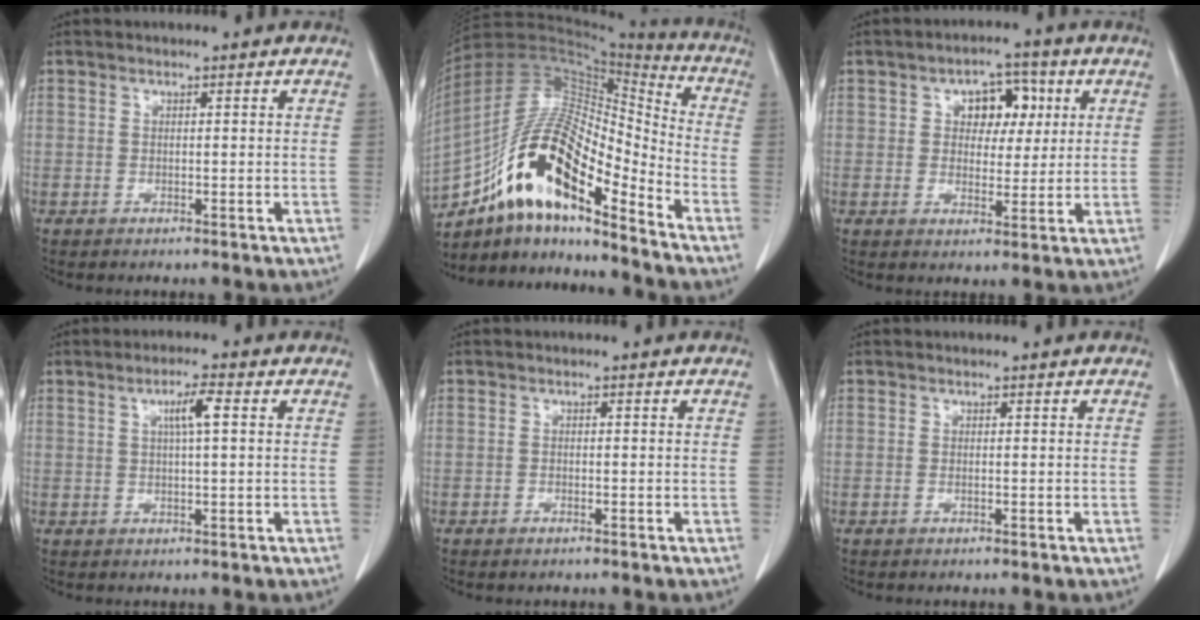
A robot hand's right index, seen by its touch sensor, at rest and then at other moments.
{"total": 18.8, "force": [-11.8, 4.8, 13.8], "torque": [-0.265, 0.022, -0.205]}
{"total": 6.4, "force": [2.0, 4.2, 4.5], "torque": [-0.057, 0.020, 0.031]}
{"total": 3.6, "force": [1.1, 0.4, 3.4], "torque": [-0.060, 0.005, 0.017]}
{"total": 0.8, "force": [-0.6, 0.3, 0.4], "torque": [-0.012, -0.001, -0.007]}
{"total": 0.0}